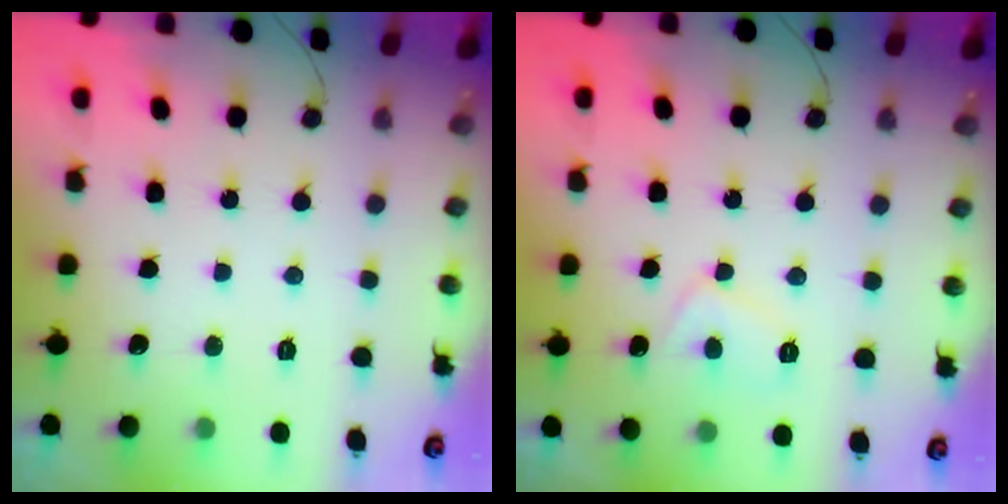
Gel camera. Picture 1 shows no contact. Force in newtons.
{"total": 5.5, "press": 5.5, "slide": 0.6}